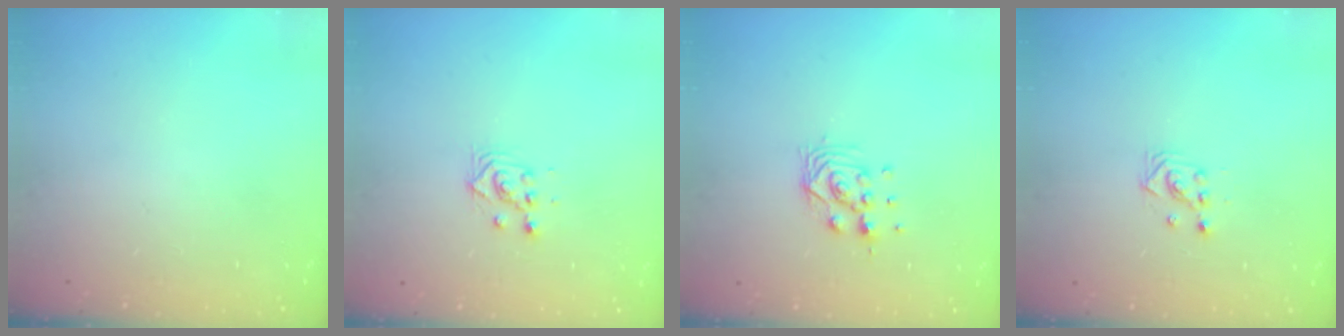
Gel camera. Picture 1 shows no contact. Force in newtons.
{"total": 2.8, "press": 2.8, "slide": 0.1}
{"total": 7.9, "press": 7.8, "slide": 0.6}
{"total": 2.9, "press": 2.9, "slide": 0.3}